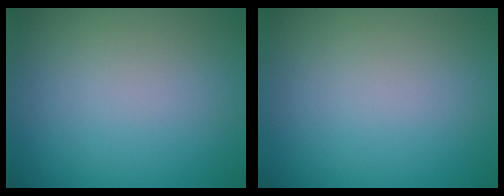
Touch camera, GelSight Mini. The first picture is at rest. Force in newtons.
{"total": 0.0}